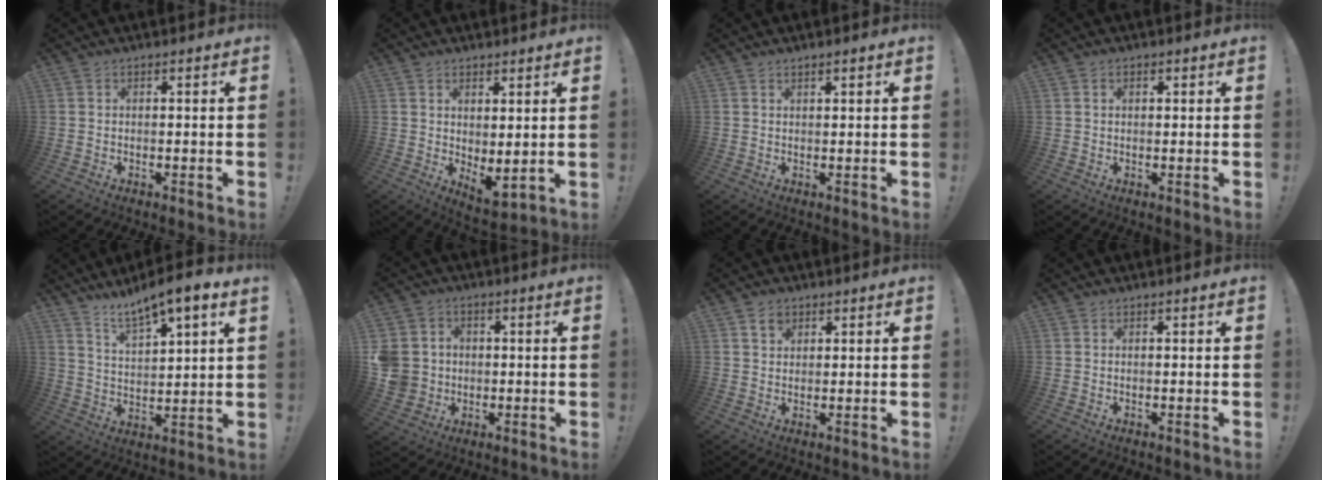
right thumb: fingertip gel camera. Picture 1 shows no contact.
{"total": 4.5, "force": [2.3, 1.6, 3.5], "torque": [-0.036, -0.035, 0.046]}
{"total": 1.2, "force": [1.0, 0.1, 0.7], "torque": [-0.006, -0.003, 0.016]}
{"total": 1.3, "force": [0.6, 0.8, 0.7], "torque": [-0.006, 0.000, 0.009]}
{"total": 9.1, "force": [7.6, 1.4, 4.7], "torque": [-0.082, -0.053, 0.131]}
{"total": 8.3, "force": [-0.7, 7.8, 2.6], "torque": [-0.059, 0.015, -0.006]}
{"total": 3.4, "force": [2.0, 2.5, 1.3], "torque": [-0.008, -0.007, 0.033]}
{"total": 0.0}